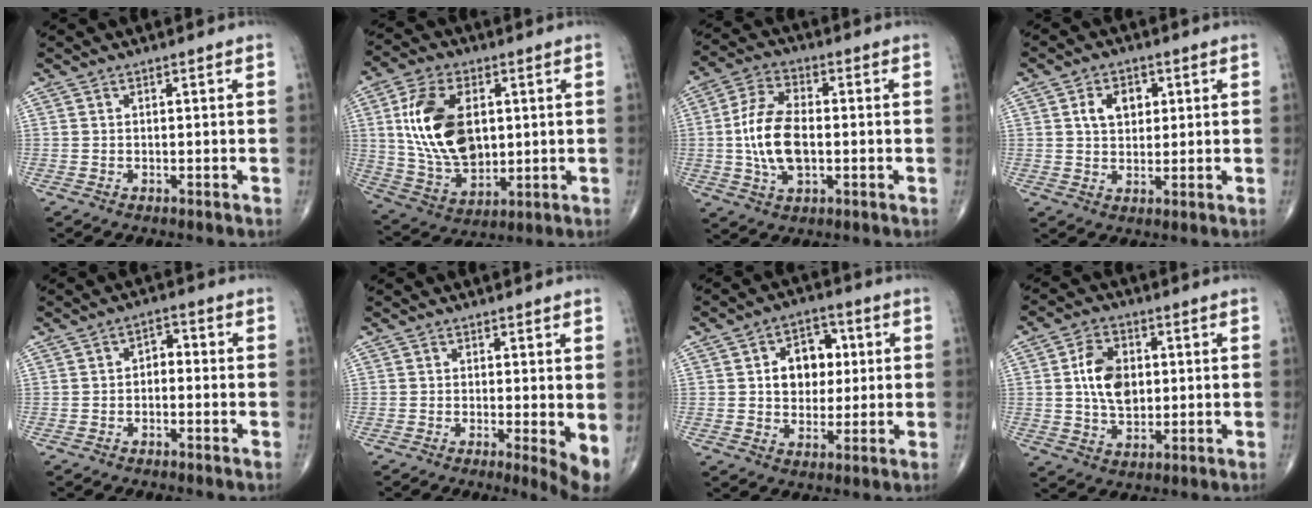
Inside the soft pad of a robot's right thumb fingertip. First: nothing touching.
{"total": 17.7, "force": [2.9, 10.8, 13.7], "torque": [-0.241, -0.011, 0.063]}
{"total": 12.0, "force": [-0.7, 6.4, 10.1], "torque": [-0.199, 0.011, -0.015]}
{"total": 6.2, "force": [1.8, 4.3, 4.0], "torque": [-0.047, -0.002, 0.028]}
{"total": 3.0, "force": [-0.6, 2.0, 2.2], "torque": [-0.023, 0.018, -0.021]}
{"total": 4.8, "force": [-0.1, 1.2, 4.6], "torque": [-0.067, -0.013, -0.005]}
{"total": 9.7, "force": [1.6, 7.3, 6.2], "torque": [-0.047, 0.008, 0.022]}
{"total": 9.4, "force": [1.2, 6.2, 7.0], "torque": [-0.108, -0.002, 0.022]}